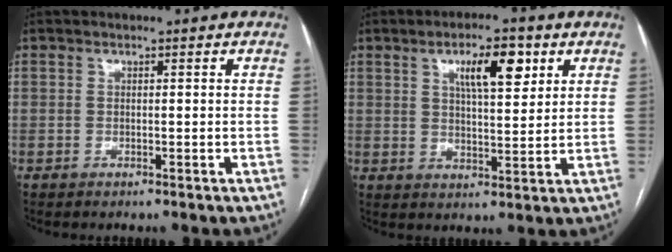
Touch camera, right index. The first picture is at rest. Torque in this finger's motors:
{"motor_torque": [0.25, 0.23, 0.39, 0.11]}